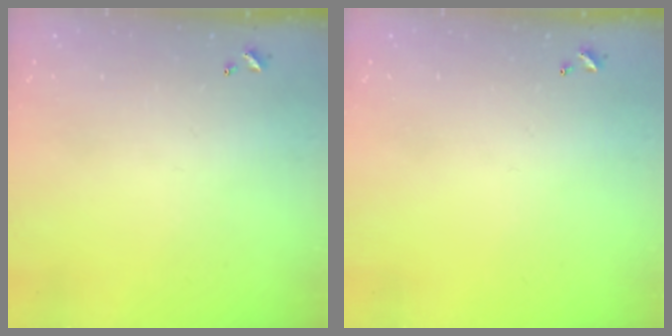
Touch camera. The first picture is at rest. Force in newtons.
{"total": 0.0}